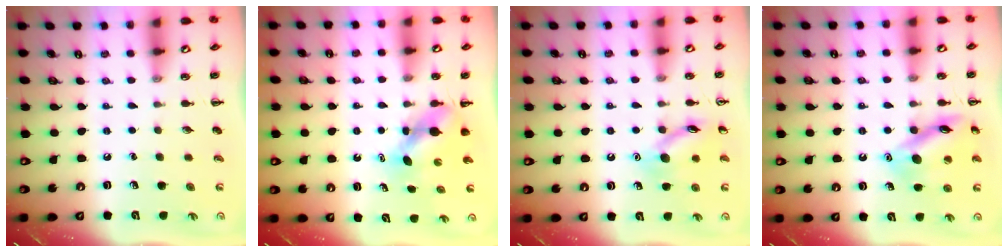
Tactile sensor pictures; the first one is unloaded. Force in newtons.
{"total": 4.9, "press": 4.9, "slide": 0.5}
{"total": 11.7, "press": 11.7, "slide": 0.7}
{"total": 13.6, "press": 13.6, "slide": 1.2}